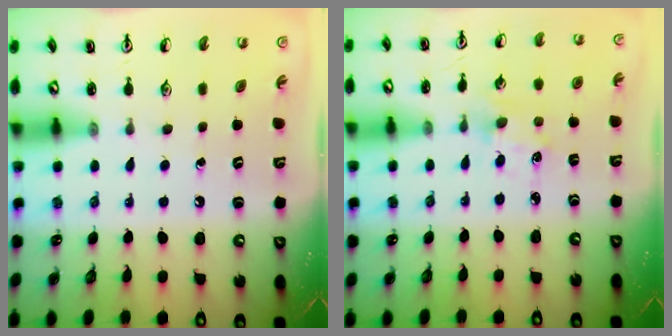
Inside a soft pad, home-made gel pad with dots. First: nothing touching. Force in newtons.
{"total": 1.9, "press": 1.9, "slide": 0.3}